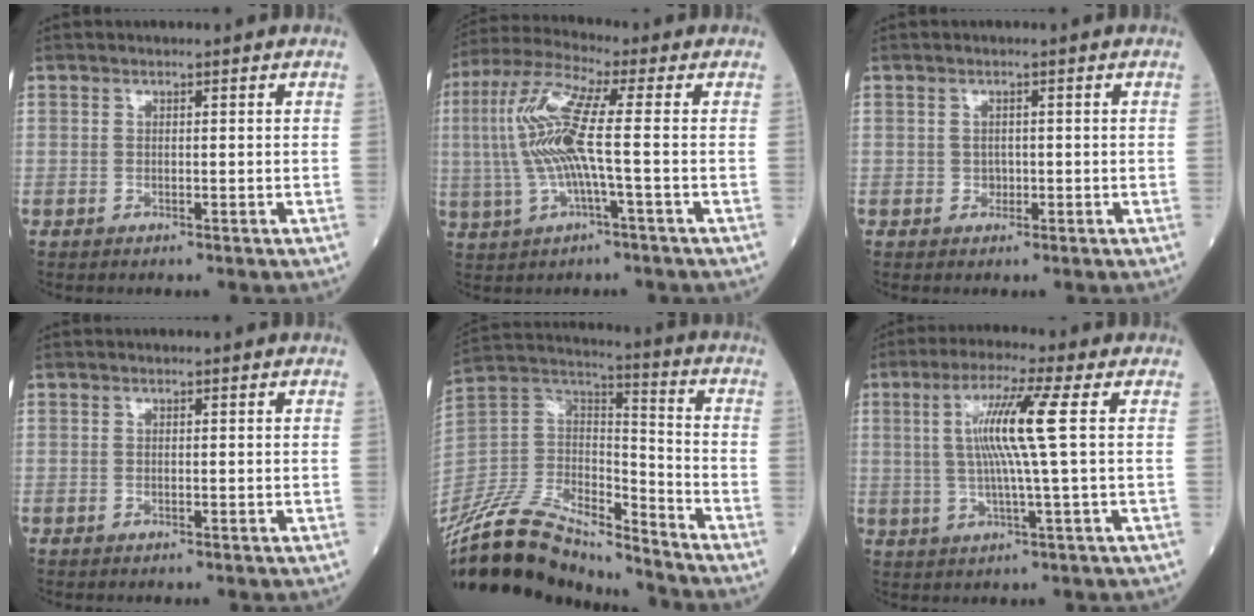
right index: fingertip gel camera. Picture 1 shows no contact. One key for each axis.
{"total": 11.0, "fx": -0.1, "fy": 0.9, "fz": 10.9, "tx": -0.241, "ty": 0.019, "tz": -0.008}
{"total": 0.8, "fx": -0.2, "fy": 0.7, "fz": 0.2, "tx": -0.001, "ty": 0.002, "tz": -0.004}
{"total": 0.0}
{"total": 22.1, "fx": -19.9, "fy": 5.3, "fz": 8.0, "tx": -0.179, "ty": 0.016, "tz": -0.356}
{"total": 9.0, "fx": 1.6, "fy": -1.3, "fz": 8.7, "tx": -0.171, "ty": 0.006, "tz": 0.032}